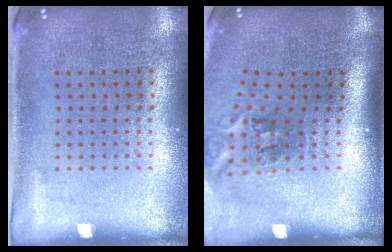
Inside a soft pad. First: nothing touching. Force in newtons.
{"total": 2.3, "press": 1.4, "slide": 1.9}